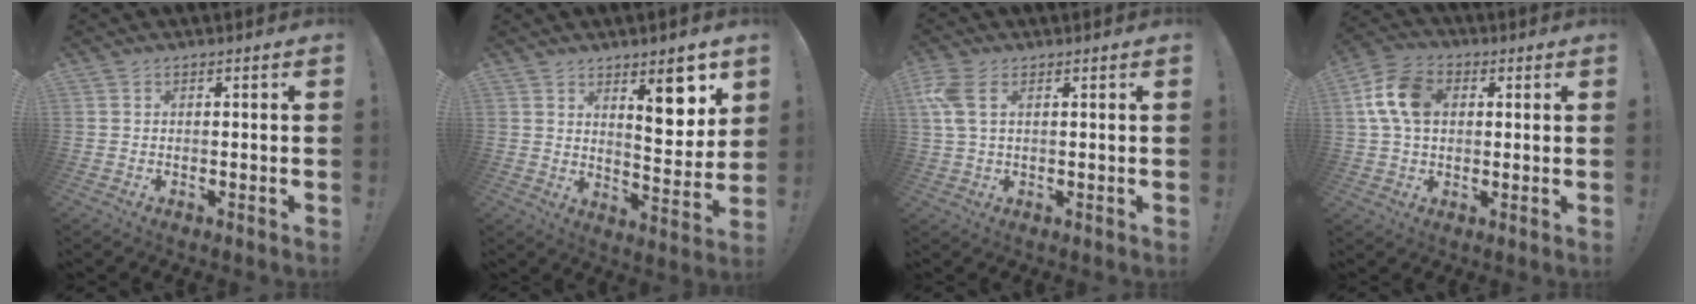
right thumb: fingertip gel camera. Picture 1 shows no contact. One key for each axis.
{"total": 11.4, "fx": 6.5, "fy": 3.6, "fz": 8.7, "tx": -0.106, "ty": -0.038, "tz": 0.103}
{"total": 6.3, "fx": 2.0, "fy": 2.9, "fz": 5.2, "tx": -0.122, "ty": -0.001, "tz": 0.037}
{"total": 12.2, "fx": 2.4, "fy": 8.5, "fz": 8.3, "tx": -0.147, "ty": 0.013, "tz": 0.050}